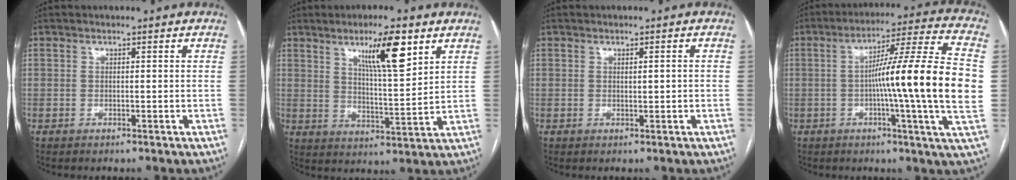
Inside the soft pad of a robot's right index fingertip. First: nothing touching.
{"total": 10.1, "force": [5.6, 1.4, 8.3], "torque": [-0.139, -0.004, 0.094]}
{"total": 1.3, "force": [0.0, 0.2, 1.3], "torque": [-0.022, 0.000, 0.002]}
{"total": 19.7, "force": [-0.9, -1.2, 19.7], "torque": [-0.281, 0.005, -0.028]}